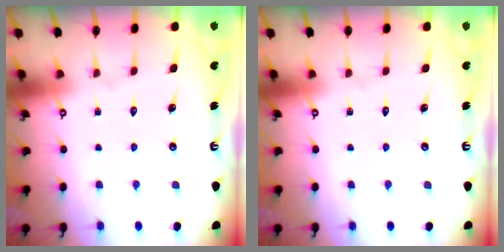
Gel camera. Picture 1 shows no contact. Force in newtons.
{"total": 0.0}